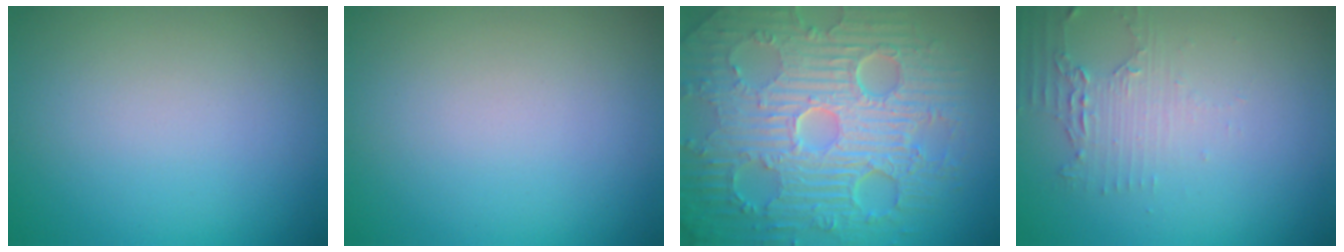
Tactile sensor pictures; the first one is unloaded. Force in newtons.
{"total": 0.0}
{"total": 11.6, "press": 7.5, "slide": 8.9}
{"total": 2.1, "press": 1.6, "slide": 1.4}